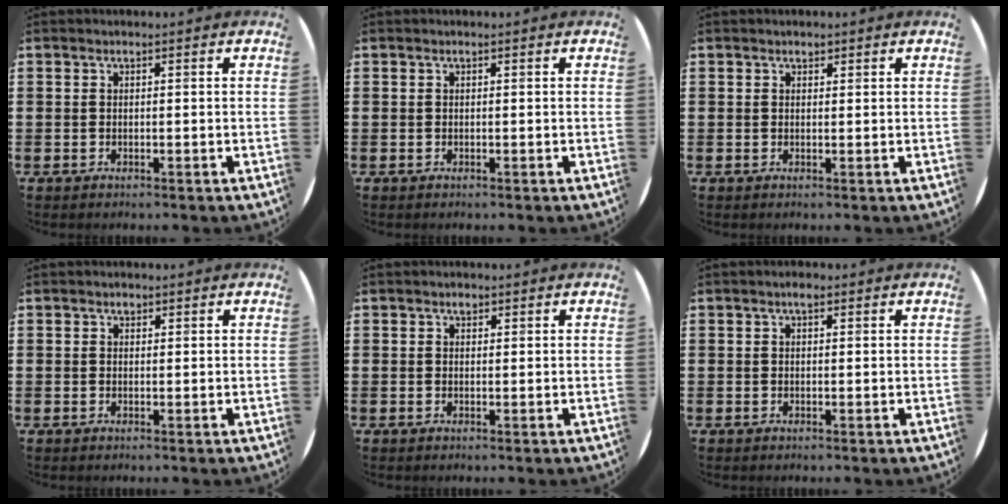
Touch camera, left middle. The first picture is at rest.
{"total": 0.0}
{"total": 0.7, "force": [0.6, 0.3, 0.0], "torque": [0.006, -0.001, 0.011]}
{"total": 0.7, "force": [0.5, 0.4, 0.1], "torque": [0.005, -0.001, 0.008]}
{"total": 0.8, "force": [0.6, 0.5, 0.3], "torque": [0.002, -0.001, 0.009]}
{"total": 1.0, "force": [0.5, 0.5, 0.7], "torque": [-0.007, 0.003, 0.007]}